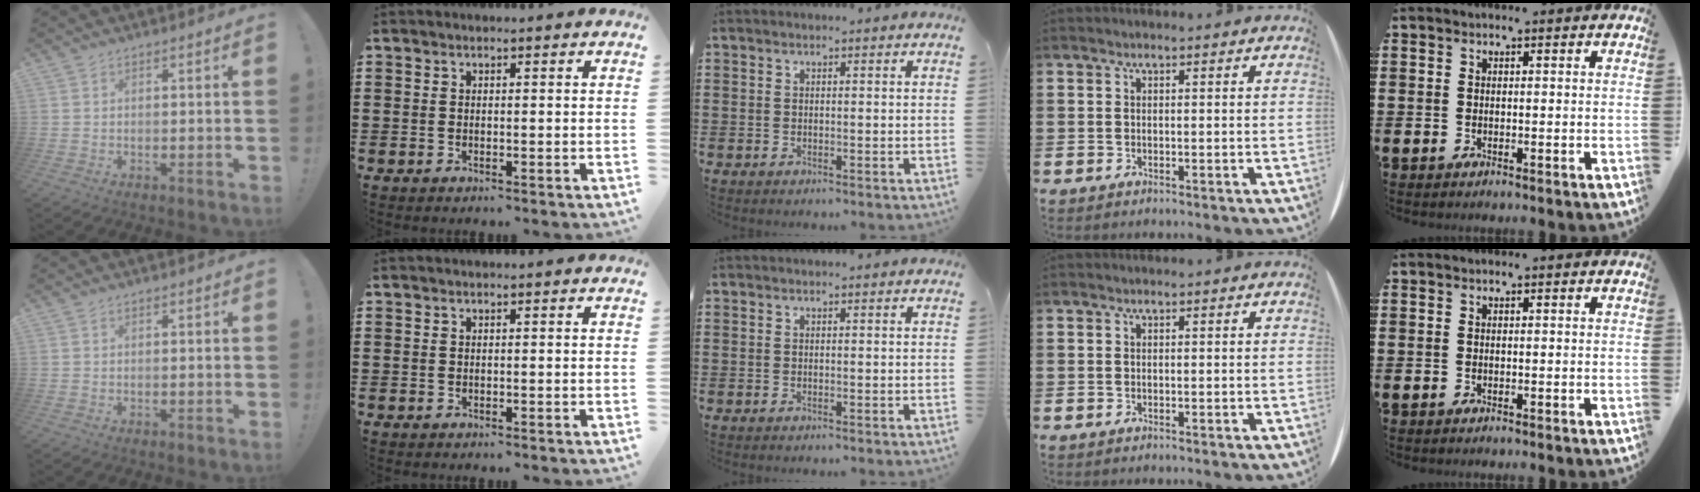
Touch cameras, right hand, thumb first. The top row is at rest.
{}